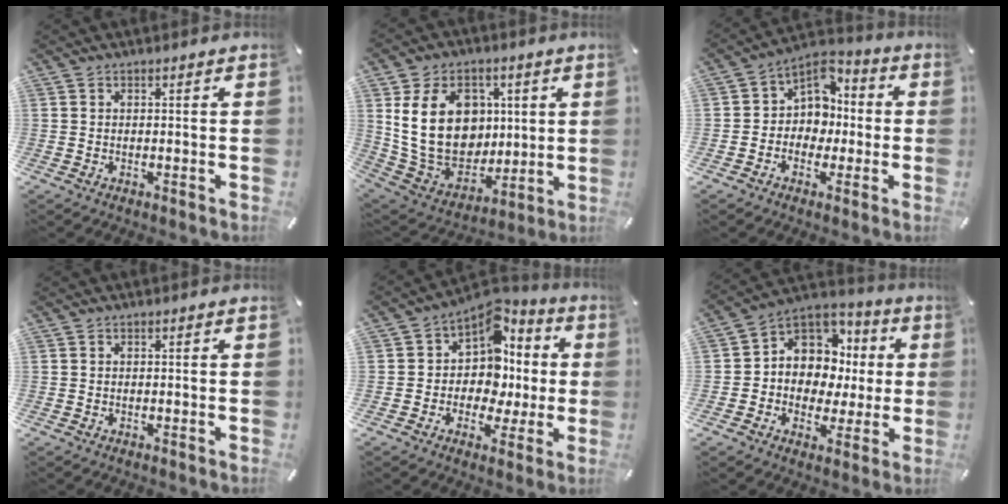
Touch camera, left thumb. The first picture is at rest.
{"total": 20.2, "force": [4.0, 15.9, 11.8], "torque": [-0.217, -0.018, 0.078]}
{"total": 8.4, "force": [-0.8, 7.8, 2.8], "torque": [-0.048, 0.006, -0.013]}
{"total": 0.0}
{"total": 11.7, "force": [1.6, 10.1, 5.7], "torque": [-0.091, -0.022, 0.040]}
{"total": 11.0, "force": [1.7, 10.2, 3.8], "torque": [-0.067, -0.021, 0.041]}